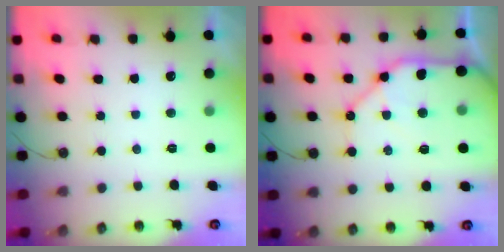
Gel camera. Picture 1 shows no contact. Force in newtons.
{"total": 17.9, "press": 17.8, "slide": 2.5}